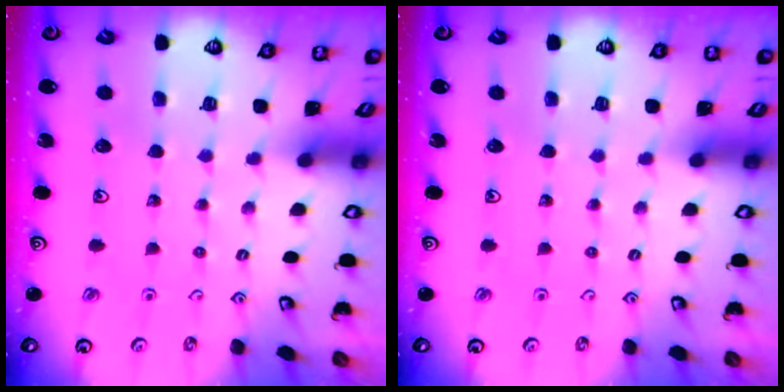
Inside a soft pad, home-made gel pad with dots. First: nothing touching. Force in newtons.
{"total": 0.0}